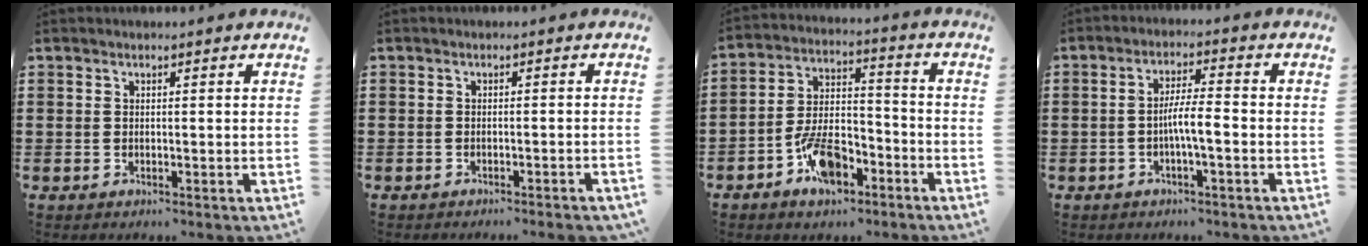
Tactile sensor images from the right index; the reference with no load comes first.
{"total": 1.4, "force": [-1.4, -0.1, 0.3], "torque": [-0.007, 0.000, -0.027]}
{"total": 8.6, "force": [-4.8, 4.3, 5.7], "torque": [-0.115, 0.014, -0.087]}
{"total": 4.6, "force": [-1.3, 0.6, 4.3], "torque": [-0.085, -0.001, -0.028]}